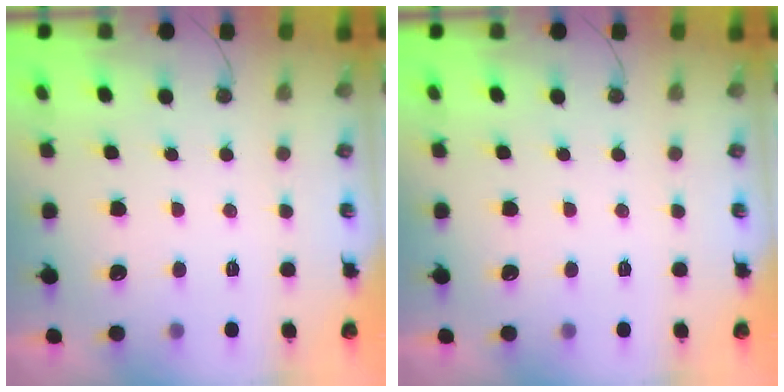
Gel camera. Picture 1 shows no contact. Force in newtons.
{"total": 0.0}